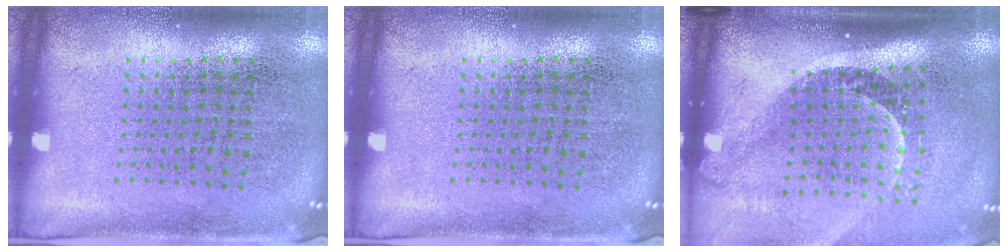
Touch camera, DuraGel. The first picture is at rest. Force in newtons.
{"total": 0.0}
{"total": 2.3, "press": 1.5, "slide": 1.7}